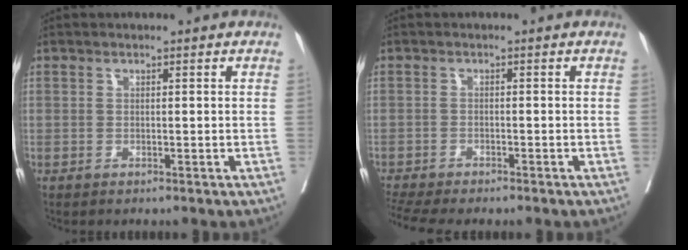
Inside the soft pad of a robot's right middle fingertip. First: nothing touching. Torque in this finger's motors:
{"motor_torque": [1.07, -1.06, 0.23, 0.11]}